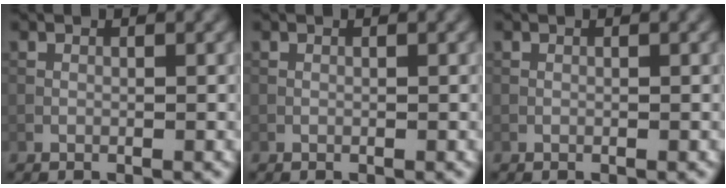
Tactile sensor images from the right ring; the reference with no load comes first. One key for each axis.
{"total": 0.0}
{"total": 0.0}